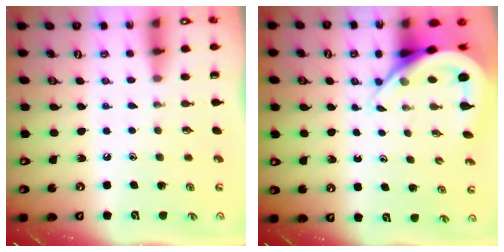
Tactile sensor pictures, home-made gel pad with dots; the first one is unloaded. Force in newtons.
{"total": 8.7, "press": 8.7, "slide": 0.7}